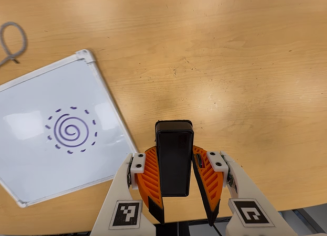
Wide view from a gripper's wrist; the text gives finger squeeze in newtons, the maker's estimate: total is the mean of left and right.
{"total": 7.3, "left": 6.3, "right": 8.4}